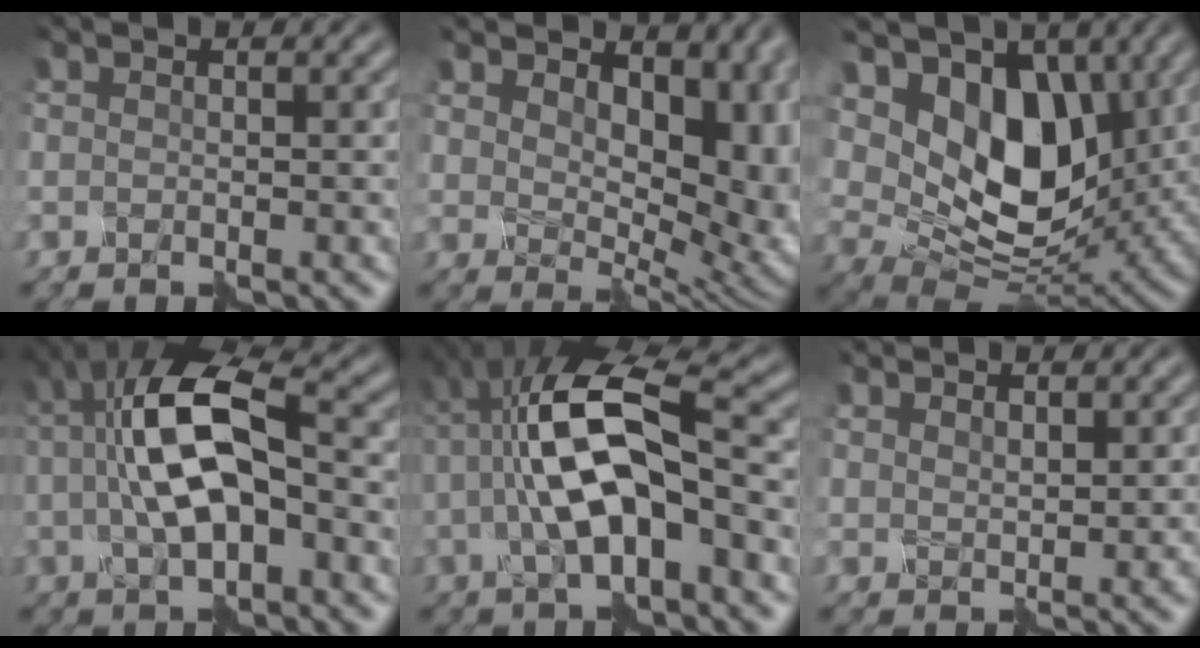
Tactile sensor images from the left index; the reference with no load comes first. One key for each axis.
{"total": 9.9, "fx": 3.8, "fy": 6.2, "fz": 6.7, "tx": -0.087, "ty": -0.016, "tz": 0.076}
{"total": 10.9, "fx": 3.6, "fy": 7.2, "fz": 7.4, "tx": -0.123, "ty": -0.004, "tz": 0.060}
{"total": 8.1, "fx": 0.3, "fy": 3.3, "fz": 7.4, "tx": -0.134, "ty": 0.025, "tz": 0.004}
{"total": 9.2, "fx": -0.5, "fy": 3.4, "fz": 8.5, "tx": -0.154, "ty": 0.027, "tz": -0.007}
{"total": 1.1, "fx": 1.0, "fy": 0.4, "fz": -0.1, "tx": 0.004, "ty": 0.002, "tz": 0.031}